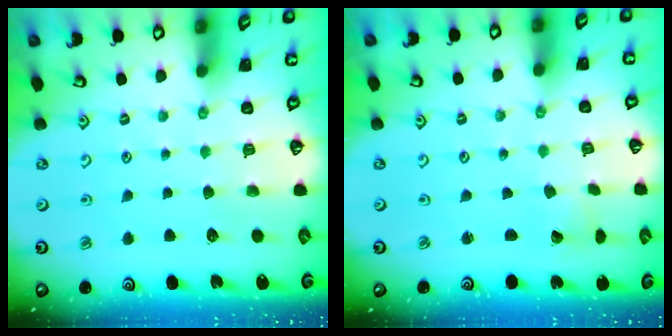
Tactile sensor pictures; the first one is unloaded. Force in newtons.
{"total": 1.5, "press": 1.5, "slide": 0.0}